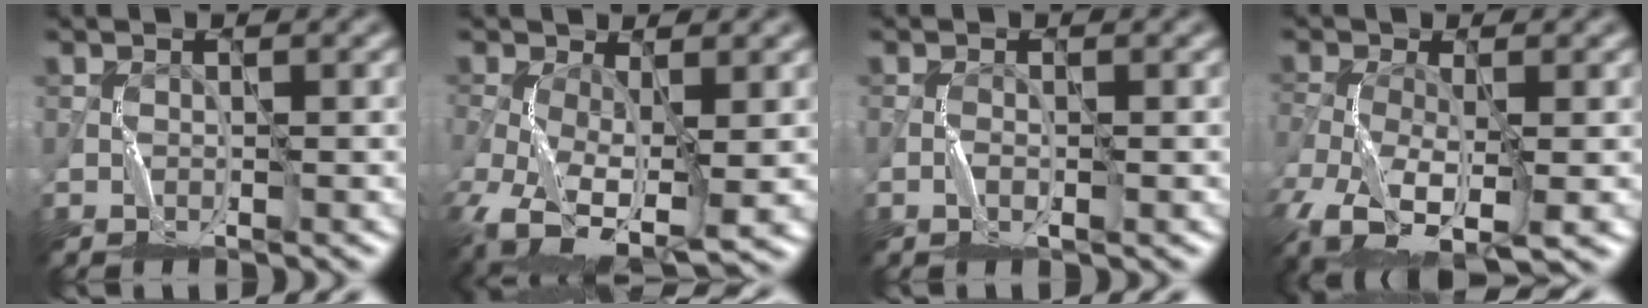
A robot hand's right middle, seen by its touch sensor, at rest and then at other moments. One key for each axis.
{"total": 10.4, "fx": -3.8, "fy": 4.6, "fz": 8.5, "tx": -0.176, "ty": -0.029, "tz": -0.064}
{"total": 1.1, "fx": -0.4, "fy": 0.4, "fz": 1.0, "tx": -0.022, "ty": 0.003, "tz": -0.009}
{"total": 10.1, "fx": -5.1, "fy": 4.3, "fz": 7.6, "tx": -0.165, "ty": -0.029, "tz": -0.097}